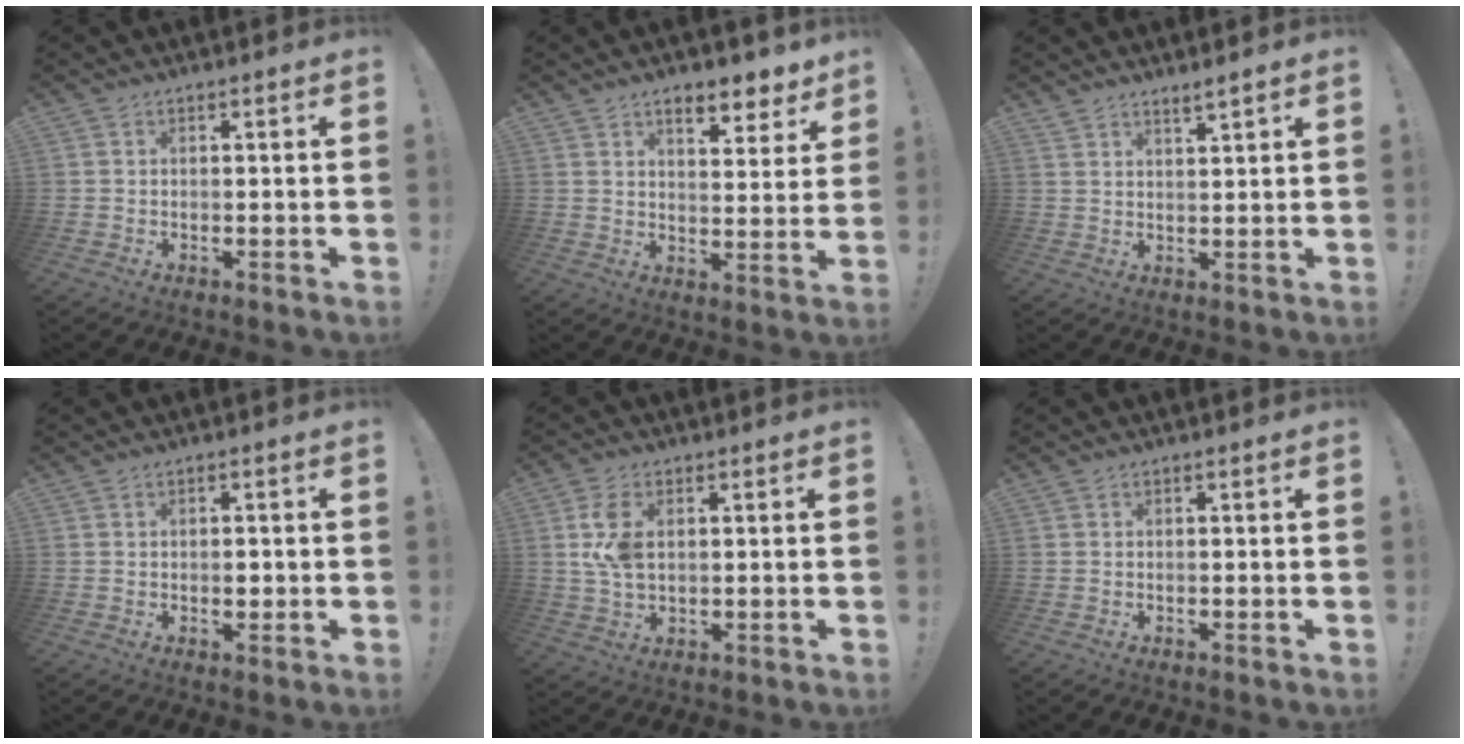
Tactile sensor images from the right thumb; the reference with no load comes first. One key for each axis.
{"total": 8.0, "fx": 6.4, "fy": 2.7, "fz": 4.1, "tx": -0.041, "ty": -0.047, "tz": 0.109}
{"total": 3.2, "fx": 2.9, "fy": 0.2, "fz": 1.3, "tx": -0.013, "ty": -0.023, "tz": 0.049}
{"total": 2.2, "fx": -0.3, "fy": 1.7, "fz": 1.5, "tx": -0.002, "ty": -0.005, "tz": -0.011}
{"total": 8.2, "fx": 1.6, "fy": 5.1, "fz": 6.2, "tx": -0.119, "ty": -0.002, "tz": 0.029}
{"total": 0.0}